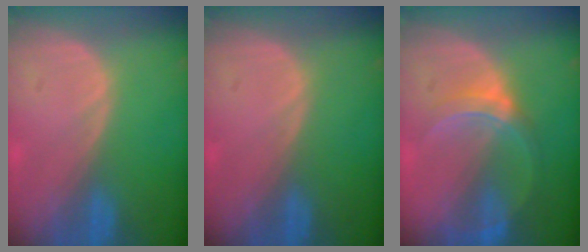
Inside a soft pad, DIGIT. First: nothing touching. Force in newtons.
{"total": 0.0}
{"total": 6.0, "press": 5.6, "slide": 2.0}